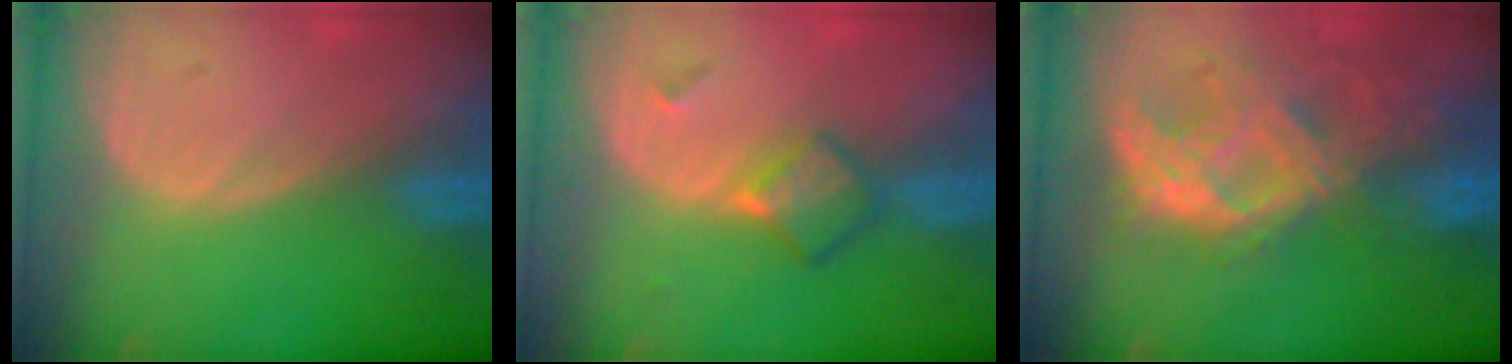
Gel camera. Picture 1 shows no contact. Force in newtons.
{"total": 4.8, "press": 4.2, "slide": 2.4}
{"total": 10.5, "press": 9.2, "slide": 5.0}